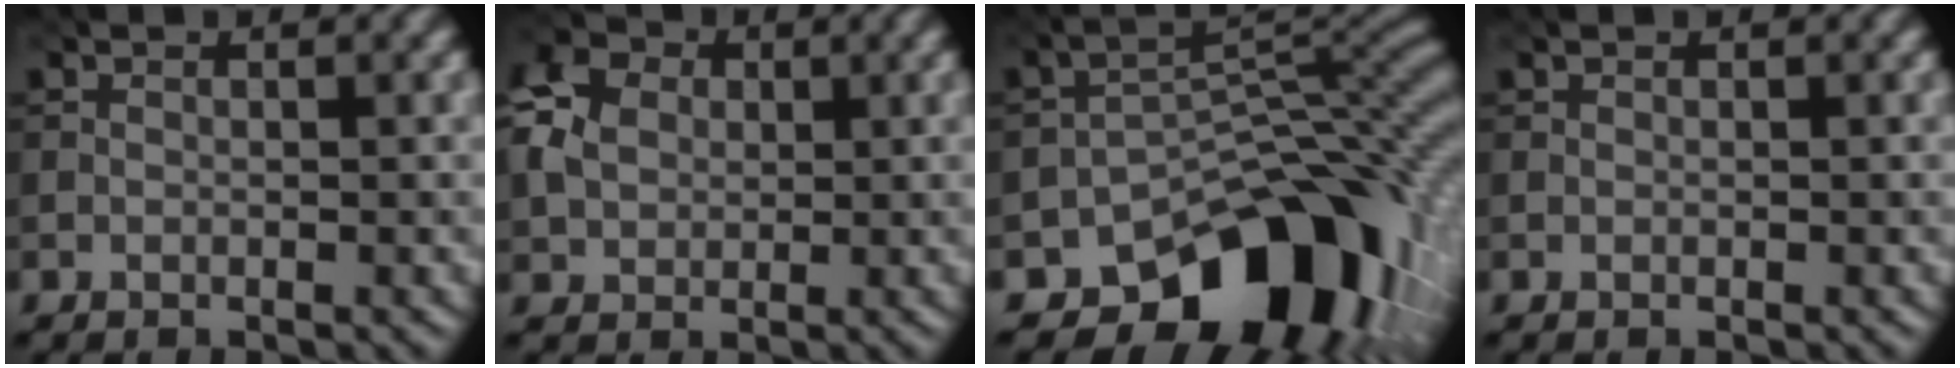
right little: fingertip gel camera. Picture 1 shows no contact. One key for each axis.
{"total": 5.4, "fx": 0.7, "fy": 4.3, "fz": 3.1, "tx": -0.075, "ty": 0.016, "tz": 0.005}
{"total": 13.7, "fx": -8.0, "fy": 7.9, "fz": 7.8, "tx": -0.087, "ty": -0.001, "tz": -0.137}
{"total": 0.0}